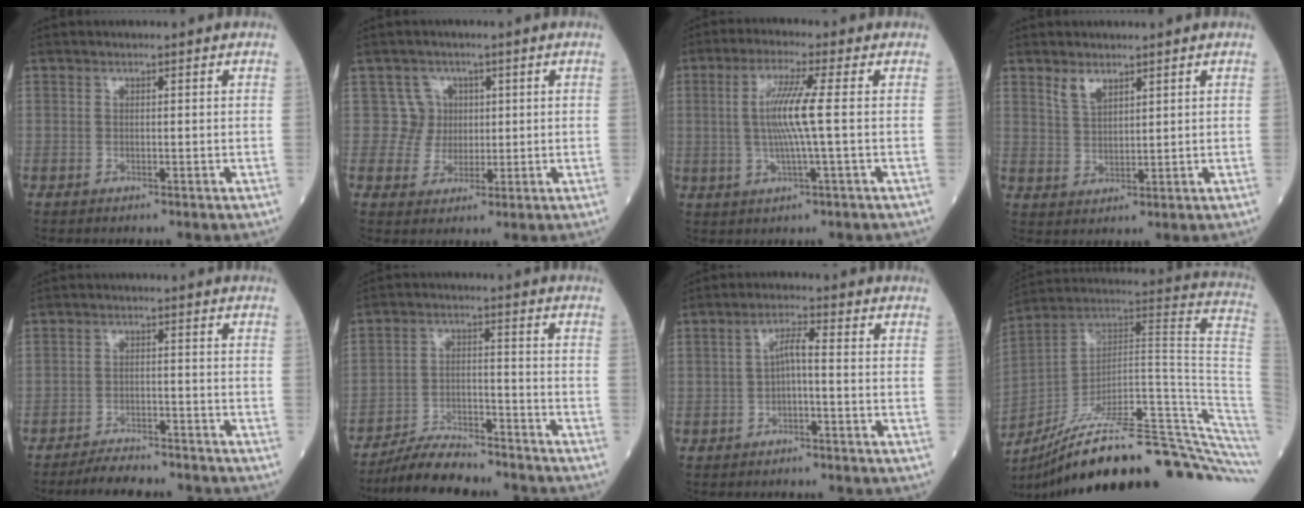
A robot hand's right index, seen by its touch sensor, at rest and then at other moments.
{"total": 4.0, "force": [1.0, 3.9, -0.7], "torque": [0.024, 0.007, 0.014]}
{"total": 7.1, "force": [0.3, -0.8, 7.1], "torque": [-0.145, 0.000, 0.006]}
{"total": 3.0, "force": [2.2, 1.2, 1.6], "torque": [-0.036, -0.001, 0.050]}
{"total": 7.2, "force": [-6.8, 1.1, 2.0], "torque": [-0.025, -0.010, -0.108]}
{"total": 10.3, "force": [-9.6, 1.8, 3.2], "torque": [-0.052, 0.003, -0.164]}
{"total": 3.0, "force": [-0.6, 0.4, 2.9], "torque": [-0.048, 0.012, -0.010]}
{"total": 33.3, "force": [-25.6, 2.2, 21.2], "torque": [-0.193, 0.009, -0.366]}